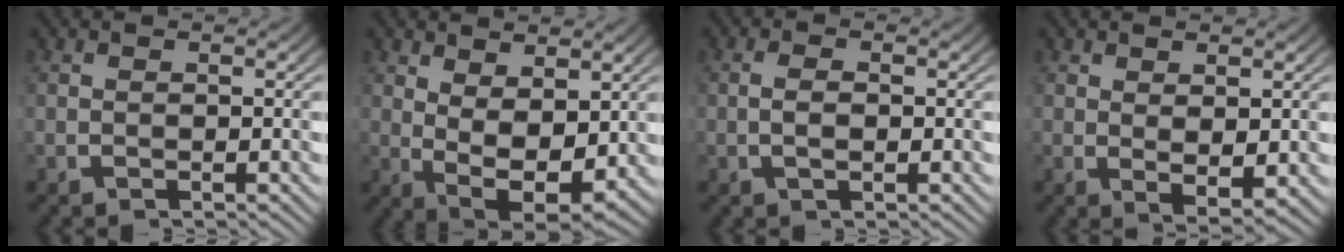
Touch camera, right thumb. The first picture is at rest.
{"total": 6.9, "force": [-0.5, 4.5, 5.3], "torque": [-0.106, -0.043, 0.010]}
{"total": 1.6, "force": [-0.2, 0.8, 1.3], "torque": [-0.028, -0.003, -0.003]}
{"total": 2.6, "force": [0.4, 1.5, 2.1], "torque": [-0.037, -0.014, 0.017]}